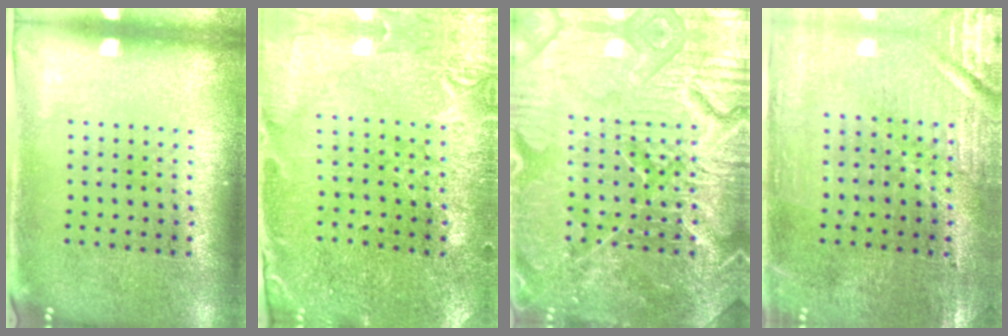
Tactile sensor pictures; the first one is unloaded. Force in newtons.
{"total": 0.5, "press": 0.5, "slide": 0.2}
{"total": 7.2, "press": 7.2, "slide": 0.9}
{"total": 0.9, "press": 0.8, "slide": 0.3}